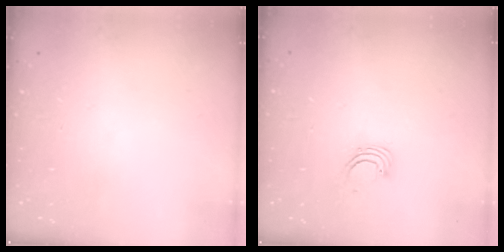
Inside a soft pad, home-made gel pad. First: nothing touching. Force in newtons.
{"total": 2.2, "press": 2.2, "slide": 0.2}